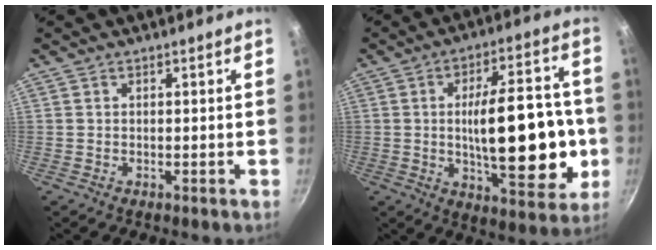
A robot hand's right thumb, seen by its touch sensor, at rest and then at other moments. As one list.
[{"total": 22.5, "force": [-2.2, 9.3, 20.4], "torque": [-0.268, 0.012, -0.024]}]